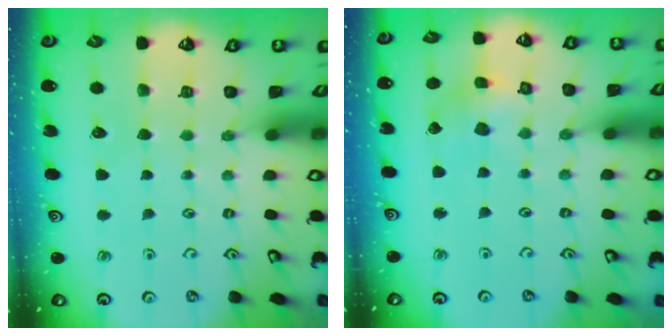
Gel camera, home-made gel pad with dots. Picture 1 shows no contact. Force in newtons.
{"total": 4.0, "press": 3.9, "slide": 0.5}